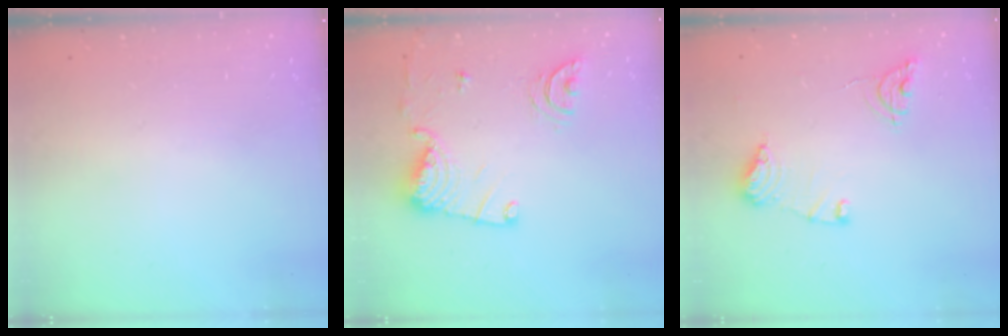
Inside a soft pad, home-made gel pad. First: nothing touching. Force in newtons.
{"total": 14.2, "press": 14.2, "slide": 1.4}
{"total": 10.2, "press": 10.2, "slide": 0.6}